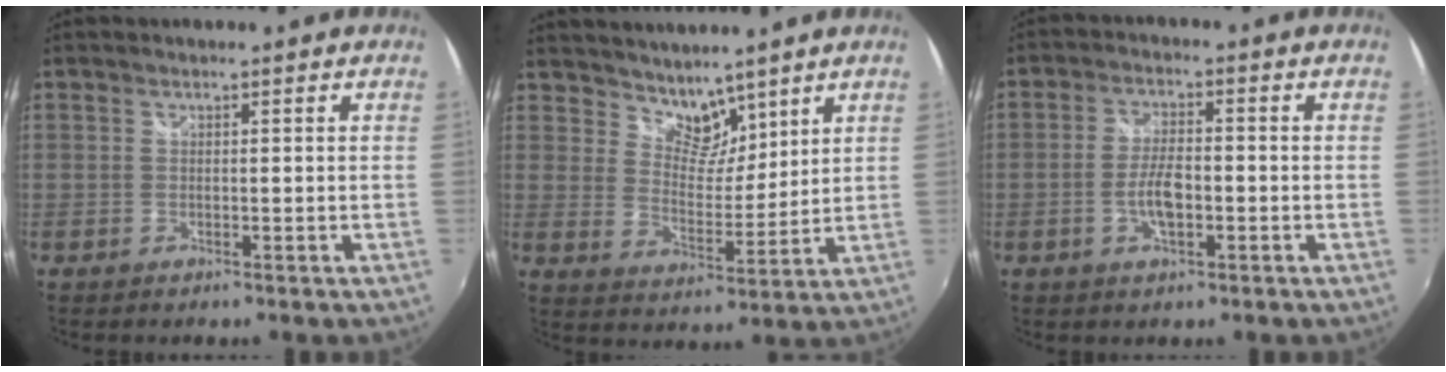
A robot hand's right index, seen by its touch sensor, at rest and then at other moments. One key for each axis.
{"total": 7.7, "fx": 6.3, "fy": 3.8, "fz": 2.2, "tx": -0.025, "ty": 0.000, "tz": 0.115}
{"total": 5.7, "fx": -1.7, "fy": 2.3, "fz": 4.9, "tx": -0.099, "ty": 0.001, "tz": -0.030}